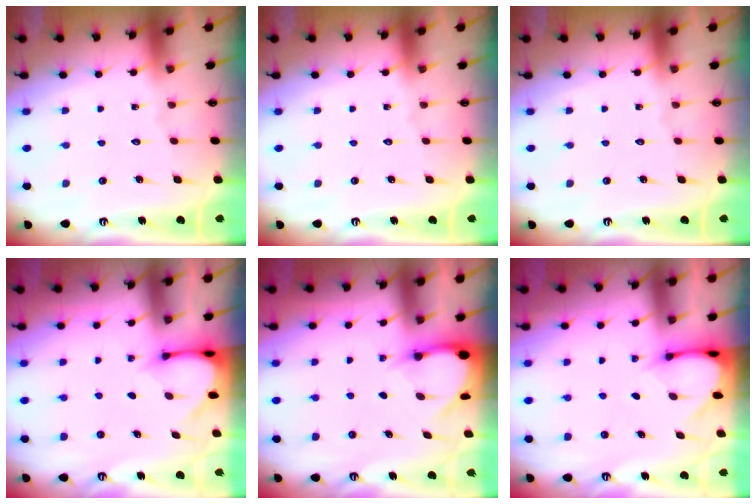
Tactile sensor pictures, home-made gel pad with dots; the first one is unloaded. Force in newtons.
{"total": 0.0}
{"total": 0.0}
{"total": 3.2, "press": 3.2, "slide": 0.2}
{"total": 3.1, "press": 3.1, "slide": 0.2}
{"total": 2.8, "press": 2.8, "slide": 0.2}